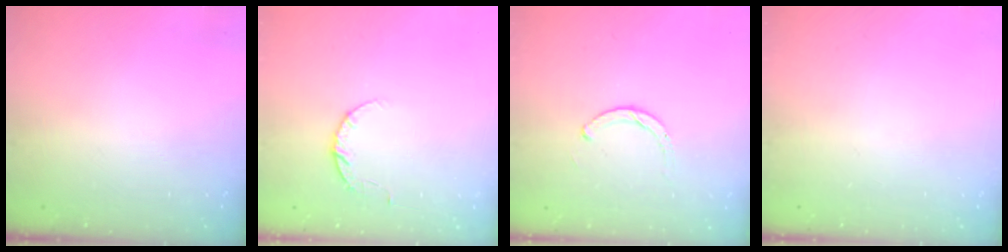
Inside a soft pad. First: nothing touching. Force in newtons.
{"total": 4.5, "press": 4.5, "slide": 0.5}
{"total": 1.8, "press": 1.8, "slide": 0.2}
{"total": 0.0}